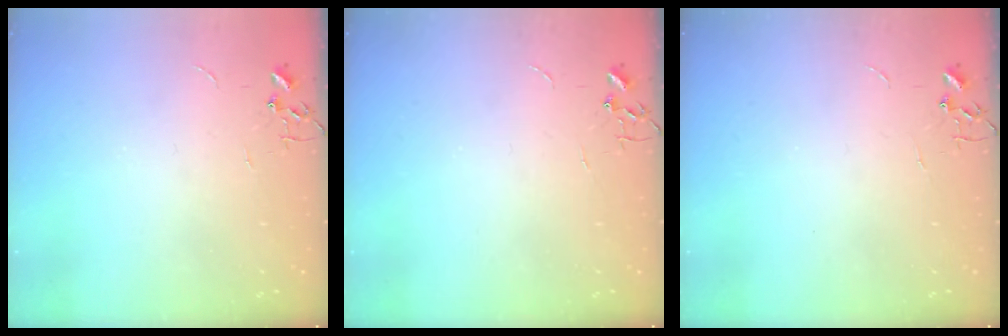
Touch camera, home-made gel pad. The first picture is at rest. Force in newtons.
{"total": 0.0}
{"total": 0.0}